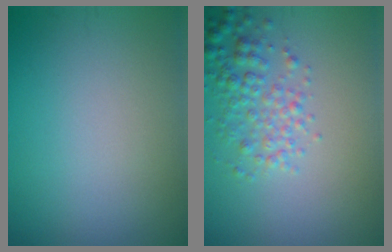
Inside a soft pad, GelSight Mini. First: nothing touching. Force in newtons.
{"total": 3.3, "press": 3.3, "slide": 0.1}